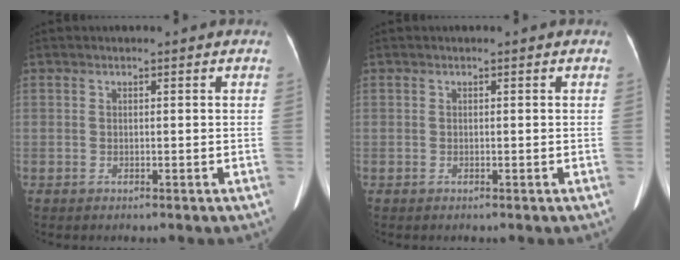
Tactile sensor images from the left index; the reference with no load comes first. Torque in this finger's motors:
{"motor_torque": [0.03, 0.10, 0.00, 0.01]}